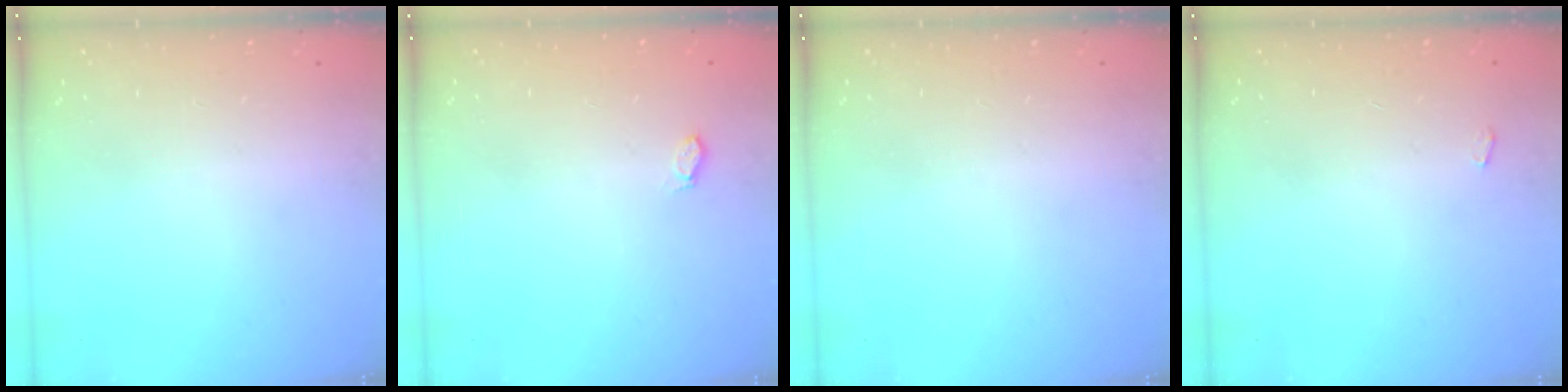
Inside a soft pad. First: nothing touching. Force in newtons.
{"total": 2.9, "press": 2.7, "slide": 1.1}
{"total": 0.0}
{"total": 3.1, "press": 3.1, "slide": 0.3}